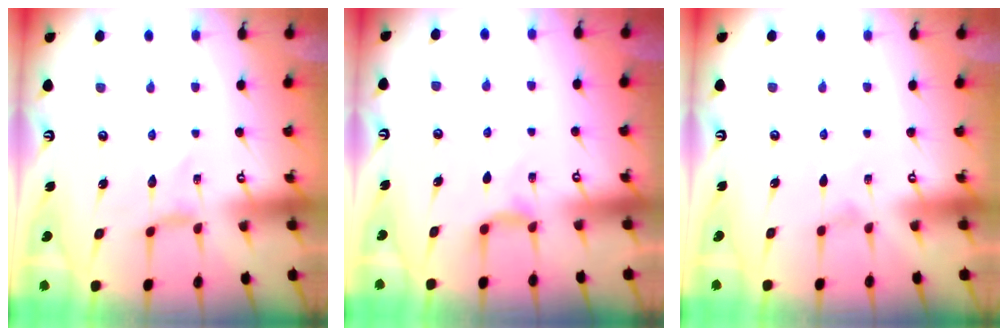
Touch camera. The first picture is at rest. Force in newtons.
{"total": 5.8, "press": 5.8, "slide": 0.7}
{"total": 0.0}